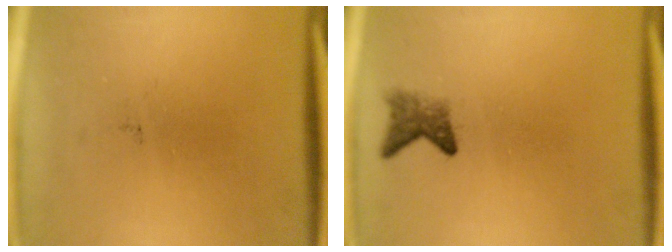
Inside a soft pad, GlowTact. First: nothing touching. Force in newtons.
{"total": 2.4}